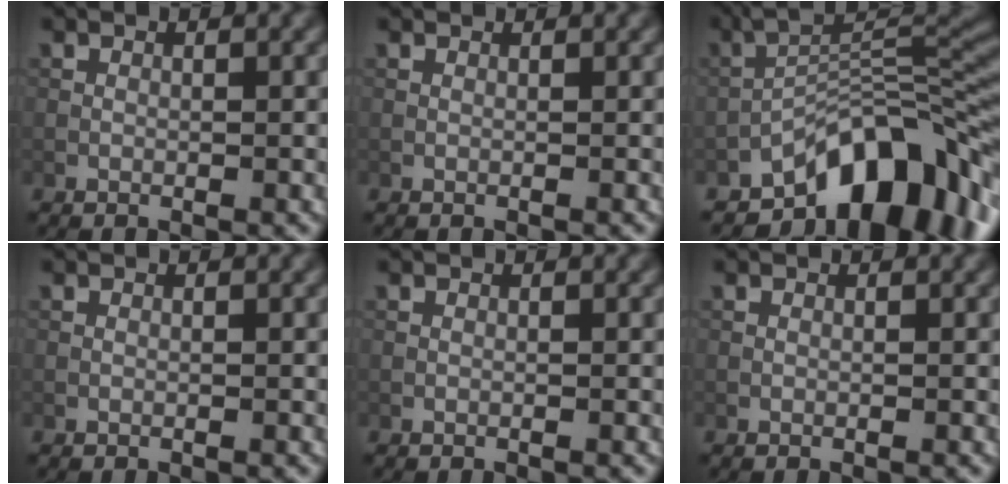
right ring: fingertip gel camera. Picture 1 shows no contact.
{"total": 1.0, "force": [0.9, 0.2, 0.3], "torque": [-0.014, -0.003, 0.005]}
{"total": 11.7, "force": [-7.1, 4.9, 8.0], "torque": [-0.097, 0.013, -0.134]}
{"total": 0.0}
{"total": 0.0}
{"total": 0.0}